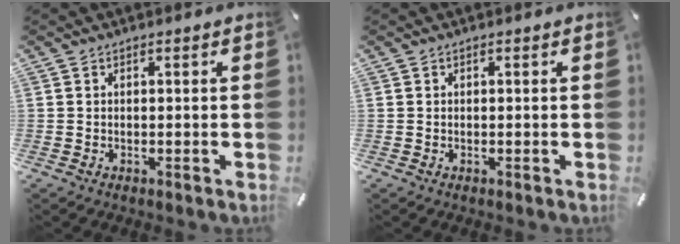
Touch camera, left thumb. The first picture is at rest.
{"total": 0.0}